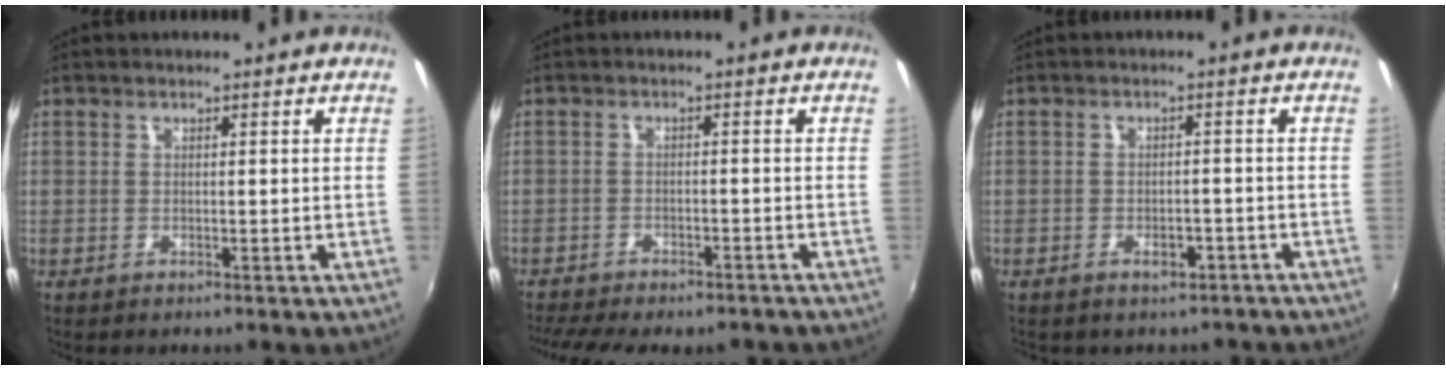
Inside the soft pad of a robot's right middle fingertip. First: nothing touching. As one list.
[{"total": 11.3, "force": [-9.6, 3.1, 5.1], "torque": [-0.116, -0.028, -0.139]}, {"total": 3.8, "force": [-2.9, 2.1, 1.3], "torque": [-0.021, 0.007, -0.028]}]